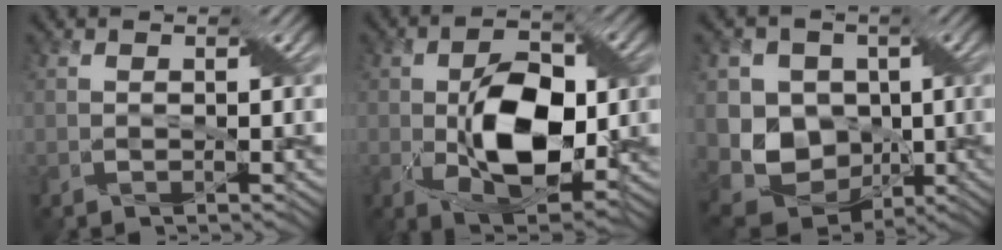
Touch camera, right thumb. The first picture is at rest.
{"total": 11.7, "force": [-0.8, 6.4, 9.7], "torque": [-0.173, -0.006, -0.009]}
{"total": 11.0, "force": [-0.3, 9.7, 5.2], "torque": [-0.120, -0.026, -0.022]}